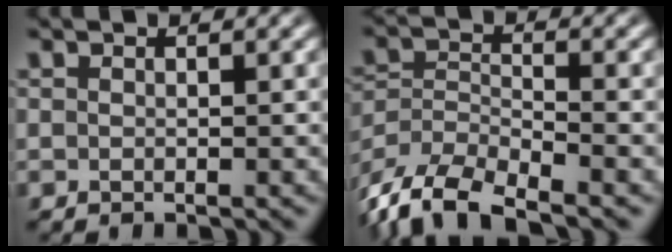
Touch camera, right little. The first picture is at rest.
{"total": 8.8, "force": [-5.5, 5.3, 4.4], "torque": [-0.103, -0.037, -0.080]}